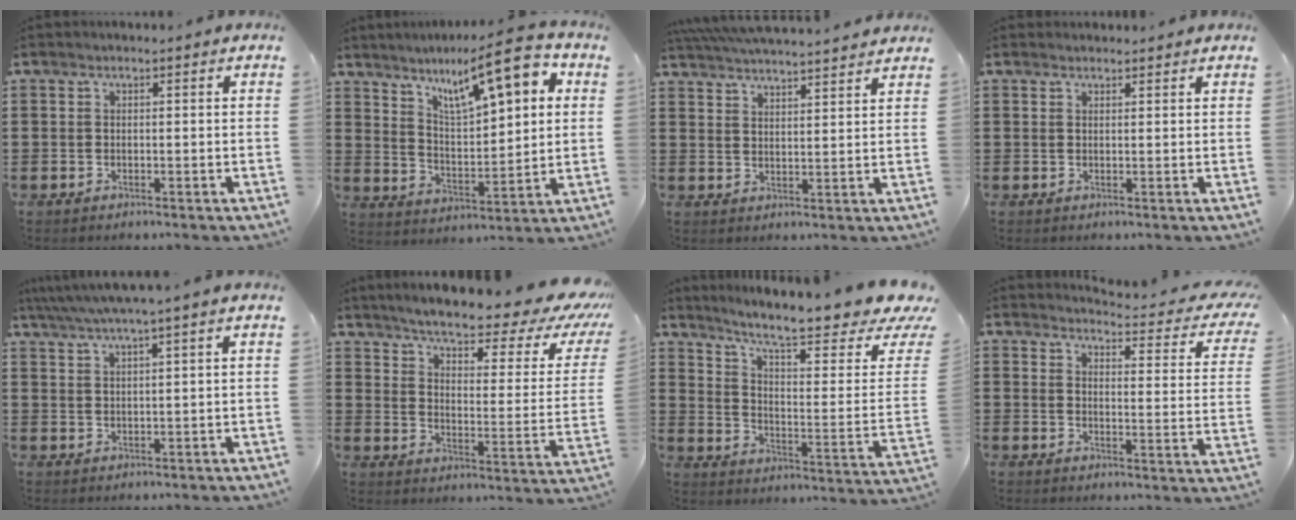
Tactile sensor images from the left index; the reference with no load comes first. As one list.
[{"total": 11.0, "force": [6.9, 2.5, 8.2], "torque": [-0.136, -0.035, 0.108]}, {"total": 4.5, "force": [4.5, -0.2, 0.7], "torque": [-0.031, -0.024, 0.078]}, {"total": 1.0, "force": [1.0, 0.2, -0.1], "torque": [-0.001, 0.001, 0.019]}, {"total": 3.0, "force": [2.1, -0.4, 2.1], "torque": [-0.047, -0.001, 0.035]}, {"total": 6.9, "force": [5.6, 0.3, 3.9], "torque": [-0.086, -0.045, 0.087]}, {"total": 10.7, "force": [8.3, 1.4, 6.6], "torque": [-0.133, -0.064, 0.132]}, {"total": 3.9, "force": [3.6, 0.2, 1.4], "torque": [-0.031, -0.032, 0.055]}]